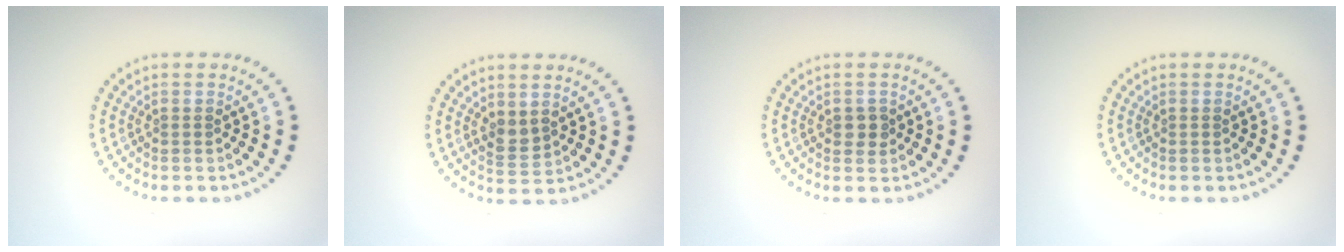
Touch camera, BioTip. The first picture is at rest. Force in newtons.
{"total": 1.7, "press": 1.6, "slide": 0.7}
{"total": 1.5, "press": 1.4, "slide": 0.2}
{"total": 0.0}